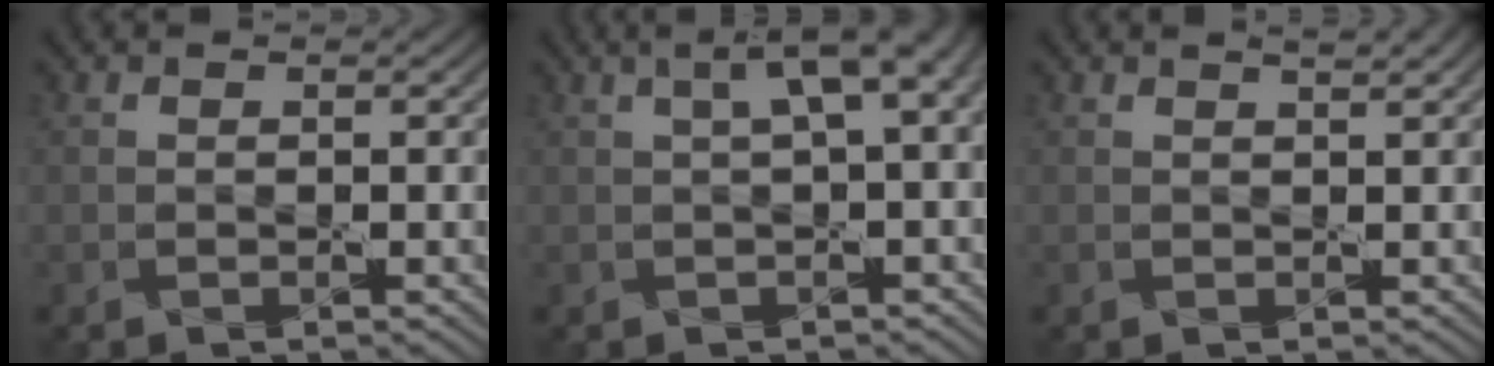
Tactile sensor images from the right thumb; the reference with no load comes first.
{"total": 5.3, "force": [1.5, 1.4, 4.9], "torque": [-0.065, 0.021, 0.021]}
{"total": 1.3, "force": [1.1, 0.1, 0.7], "torque": [-0.015, 0.002, 0.007]}